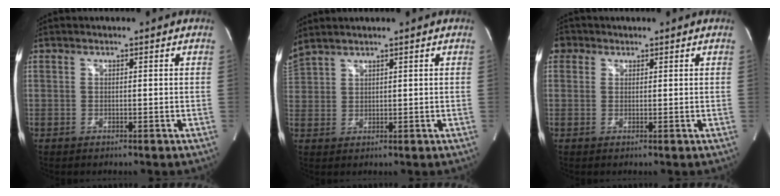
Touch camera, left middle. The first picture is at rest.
{"total": 3.8, "force": [3.5, 0.1, 1.4], "torque": [-0.045, 0.023, 0.082]}
{"total": 2.3, "force": [1.1, 2.0, 0.3], "torque": [0.001, 0.011, 0.015]}